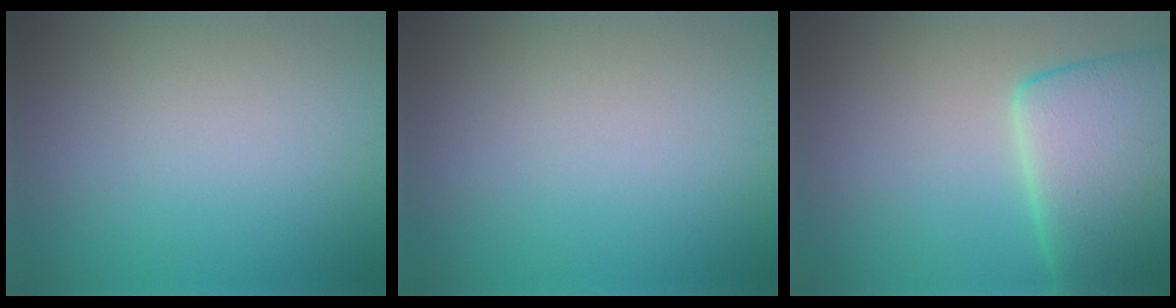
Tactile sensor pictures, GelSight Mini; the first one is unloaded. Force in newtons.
{"total": 0.0}
{"total": 9.2, "press": 9.2, "slide": 0.7}